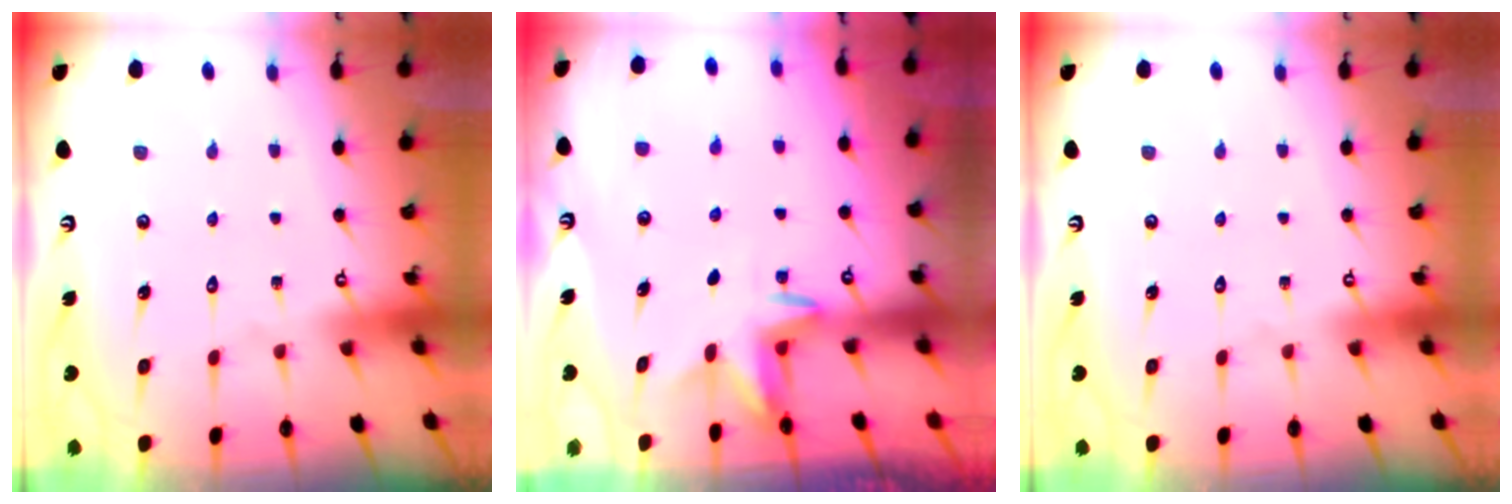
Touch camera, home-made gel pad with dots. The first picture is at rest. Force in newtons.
{"total": 3.3, "press": 3.3, "slide": 0.5}
{"total": 0.0}